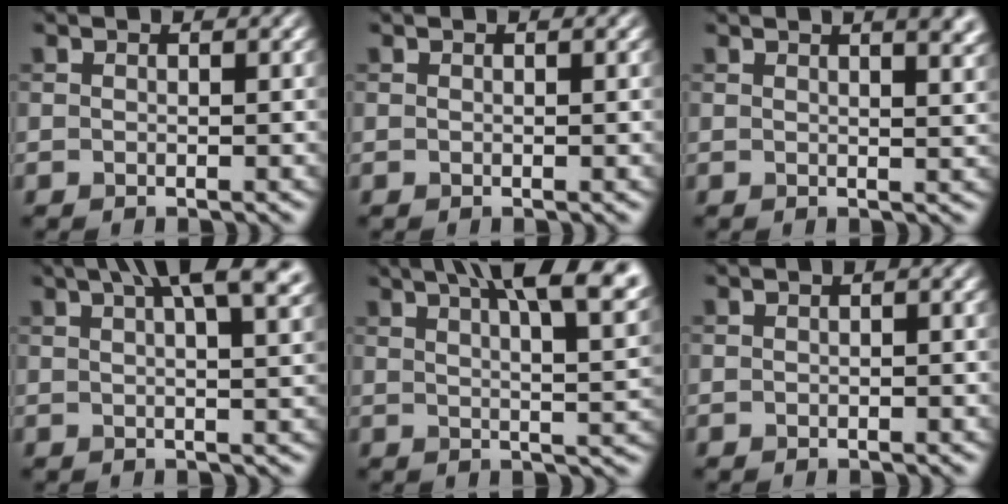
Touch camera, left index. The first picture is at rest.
{"total": 0.0}
{"total": 6.3, "force": [3.5, 2.7, 4.5], "torque": [-0.017, 0.029, 0.021]}
{"total": 9.8, "force": [5.4, 3.3, 7.4], "torque": [-0.065, 0.041, 0.049]}
{"total": 12.8, "force": [6.9, 4.3, 9.9], "torque": [-0.110, 0.043, 0.075]}
{"total": 1.8, "force": [0.3, 0.6, 1.6], "torque": [-0.018, 0.004, 0.002]}